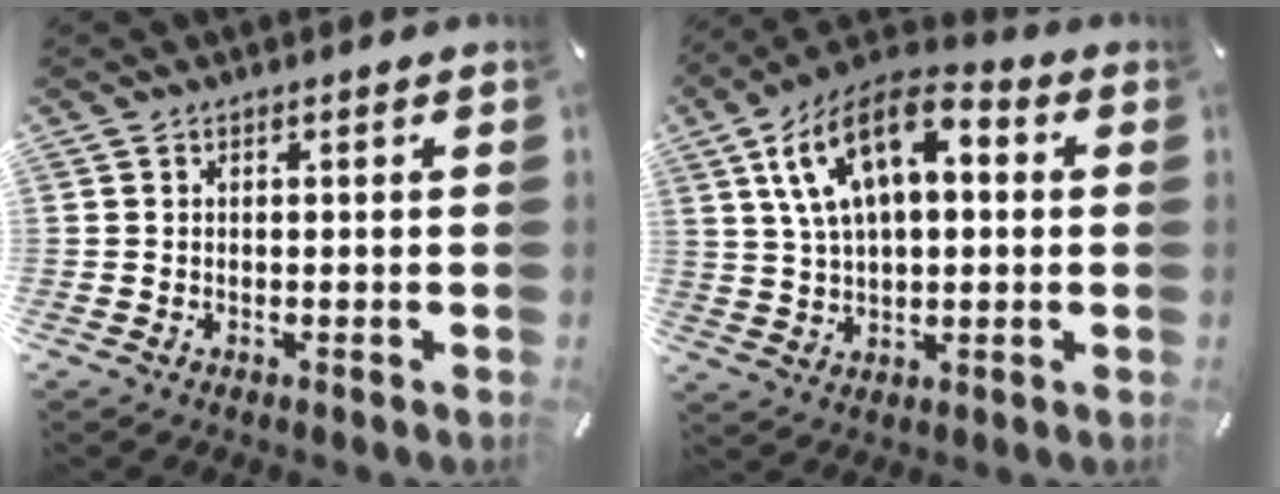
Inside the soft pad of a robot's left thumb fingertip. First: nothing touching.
{"total": 14.7, "force": [5.1, 8.7, 10.7], "torque": [-0.221, -0.003, 0.090]}